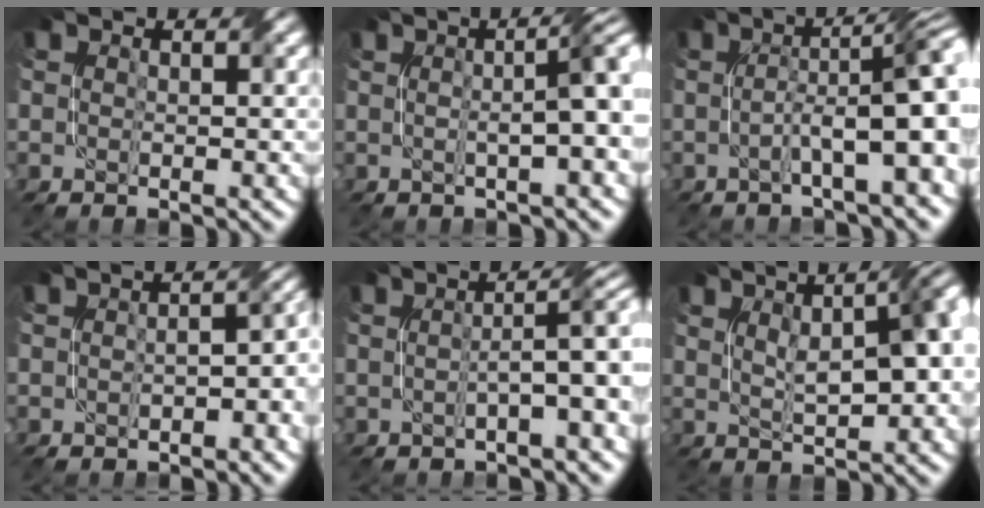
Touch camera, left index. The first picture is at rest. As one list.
[{"total": 5.8, "force": [0.7, 1.2, 5.6], "torque": [-0.060, 0.017, 0.006]}, {"total": 8.6, "force": [-0.7, 1.8, 8.3], "torque": [-0.122, 0.022, -0.016]}, {"total": 4.9, "force": [-1.4, 2.2, 4.2], "torque": [-0.037, 0.001, -0.018]}, {"total": 5.0, "force": [-0.4, 1.0, 4.9], "torque": [-0.068, 0.016, -0.011]}, {"total": 9.1, "force": [2.0, 3.4, 8.2], "torque": [-0.102, 0.023, 0.022]}]